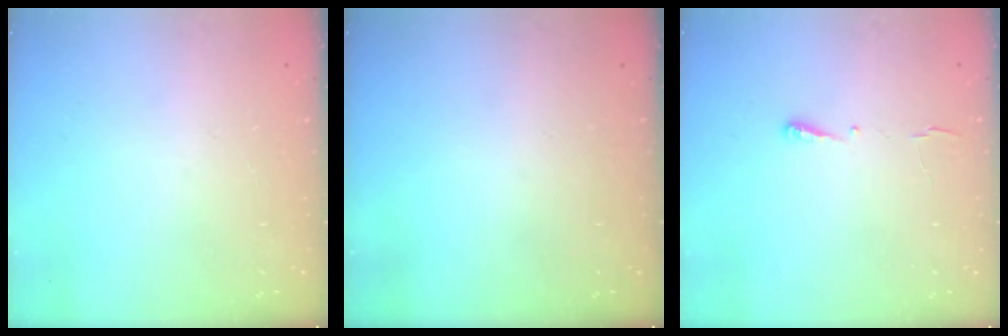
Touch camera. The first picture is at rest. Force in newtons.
{"total": 0.0}
{"total": 4.4, "press": 4.3, "slide": 0.7}